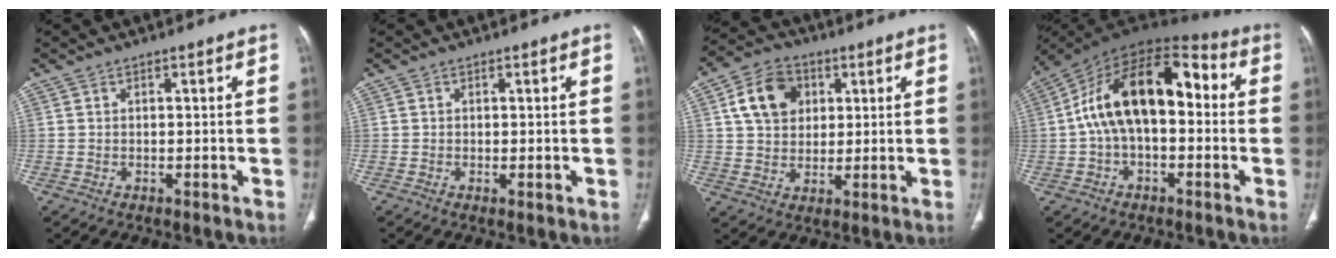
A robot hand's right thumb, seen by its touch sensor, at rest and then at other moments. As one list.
[{"total": 0.8, "force": [-0.1, 0.2, 0.7], "torque": [-0.017, -0.005, -0.001]}, {"total": 10.9, "force": [3.4, 8.3, 6.1], "torque": [-0.085, 0.000, 0.057]}, {"total": 18.3, "force": [0.9, 10.0, 15.3], "torque": [-0.243, 0.055, 0.006]}]